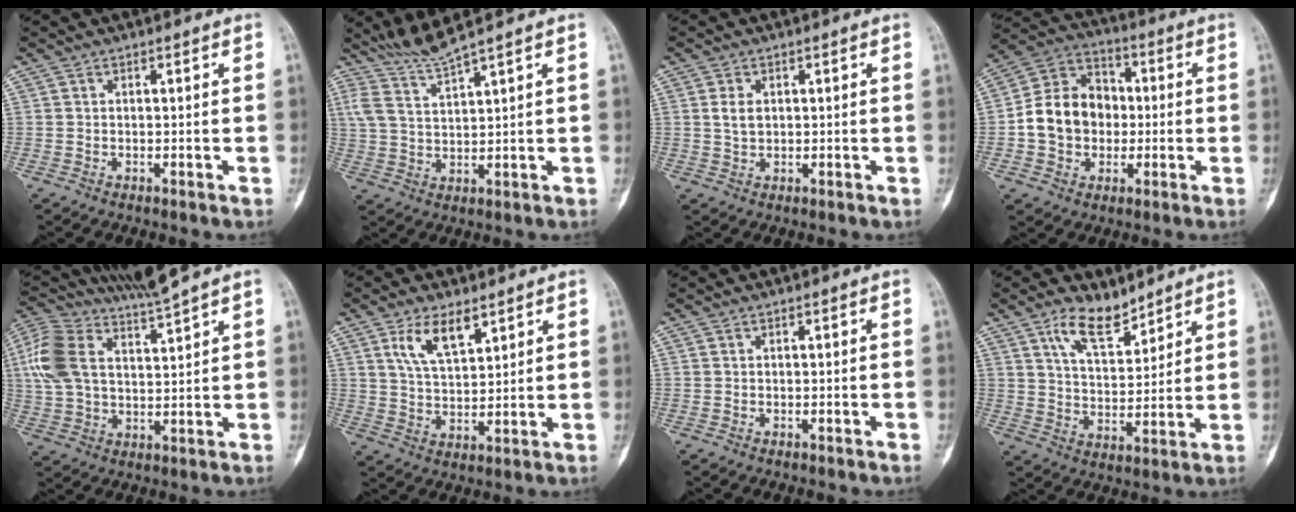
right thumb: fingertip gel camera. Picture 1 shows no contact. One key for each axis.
{"total": 5.1, "fx": 4.5, "fy": -1.2, "fz": 2.0, "tx": -0.048, "ty": -0.039, "tz": 0.102}
{"total": 2.9, "fx": 0.7, "fy": 1.9, "fz": 2.1, "tx": -0.034, "ty": -0.001, "tz": 0.016}
{"total": 13.7, "fx": -1.0, "fy": 11.2, "fz": 7.8, "tx": -0.103, "ty": 0.034, "tz": -0.025}
{"total": 9.8, "fx": 6.4, "fy": 2.1, "fz": 7.2, "tx": -0.172, "ty": -0.014, "tz": 0.139}
{"total": 8.1, "fx": 4.6, "fy": 3.4, "fz": 5.8, "tx": -0.092, "ty": -0.024, "tz": 0.089}
{"total": 0.0}
{"total": 9.0, "fx": 6.4, "fy": 3.8, "fz": 5.0, "tx": -0.069, "ty": -0.045, "tz": 0.119}